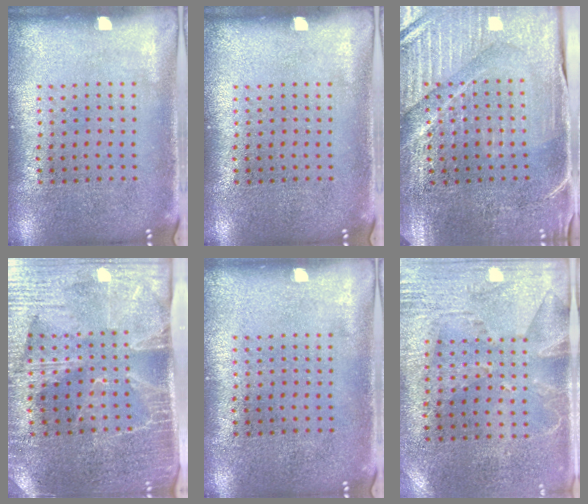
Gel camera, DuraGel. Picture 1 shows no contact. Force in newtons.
{"total": 0.0}
{"total": 3.8, "press": 3.8, "slide": 0.7}
{"total": 4.0, "press": 3.5, "slide": 2.1}
{"total": 0.0}
{"total": 2.8, "press": 2.3, "slide": 1.5}